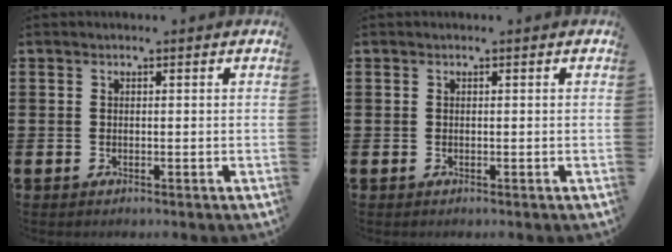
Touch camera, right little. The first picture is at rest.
{"total": 0.0}